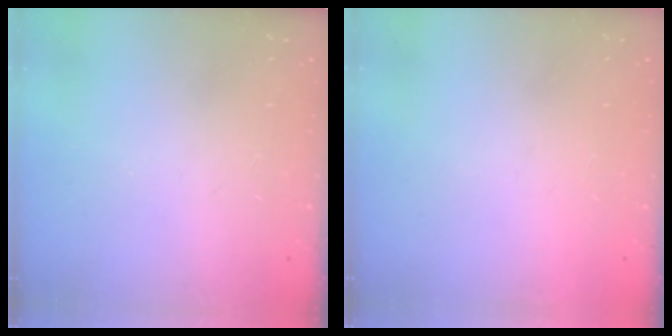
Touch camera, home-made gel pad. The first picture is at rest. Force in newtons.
{"total": 1.5, "press": 1.5, "slide": 0.1}